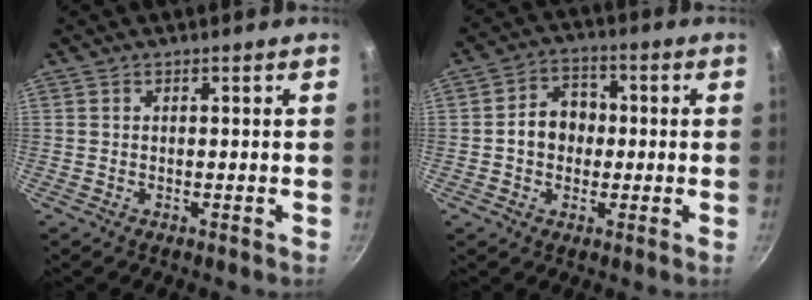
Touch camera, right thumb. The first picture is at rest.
{"total": 7.7, "force": [-0.2, 6.3, 4.4], "torque": [-0.040, 0.019, -0.014]}